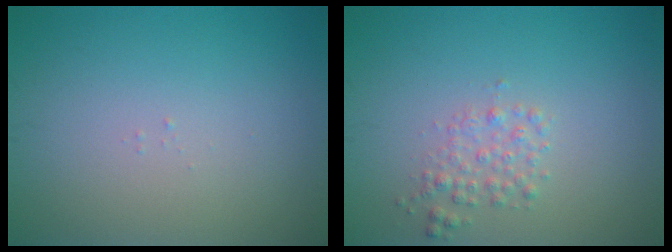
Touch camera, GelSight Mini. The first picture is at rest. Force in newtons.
{"total": 1.7, "press": 1.7, "slide": 0.1}